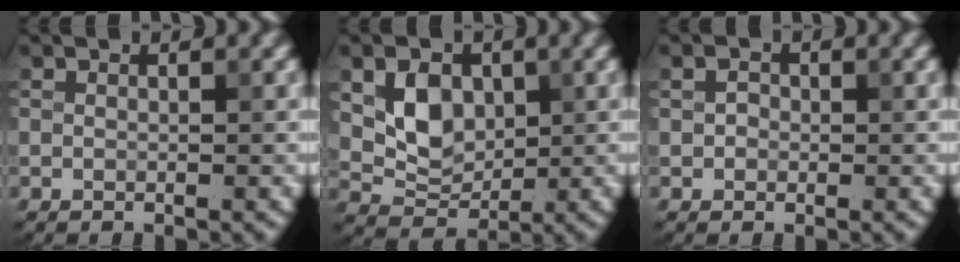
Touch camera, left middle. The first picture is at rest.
{"total": 4.5, "force": [0.9, 3.4, 2.9], "torque": [-0.056, -0.006, 0.018]}
{"total": 1.1, "force": [0.1, 1.0, 0.5], "torque": [-0.005, 0.002, -0.002]}